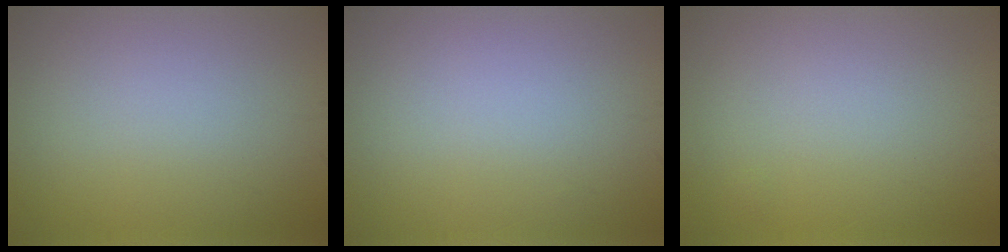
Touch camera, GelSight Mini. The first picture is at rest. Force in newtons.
{"total": 0.0}
{"total": 0.0}